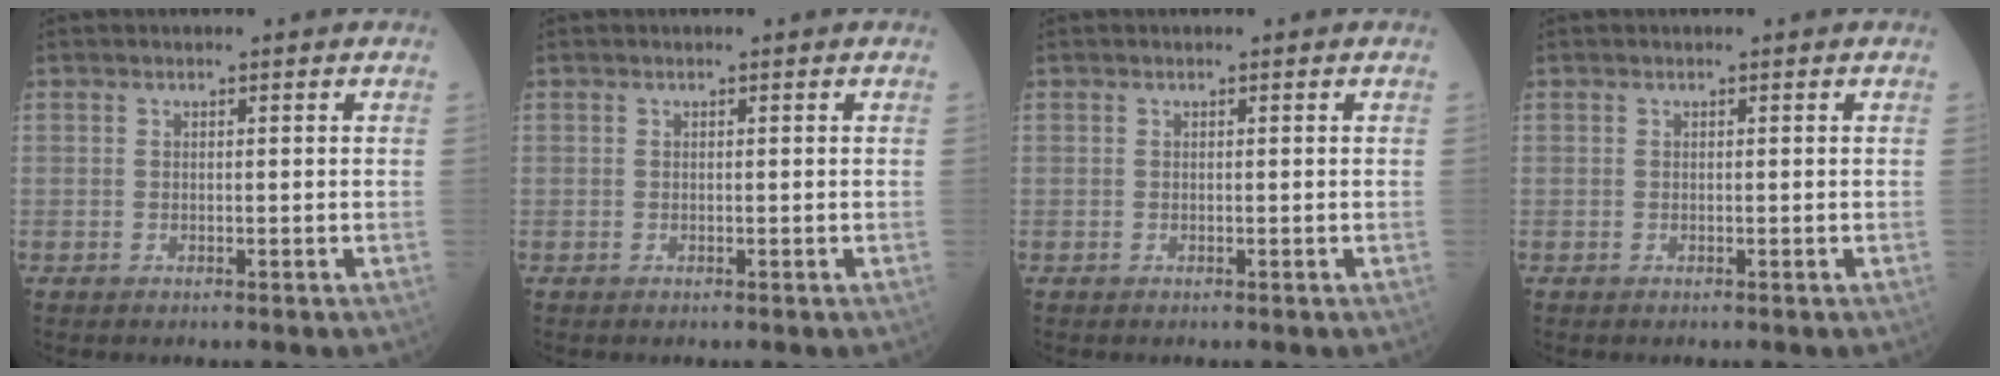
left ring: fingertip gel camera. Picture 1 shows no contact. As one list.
[{"total": 0.0}, {"total": 0.0}, {"total": 0.0}]